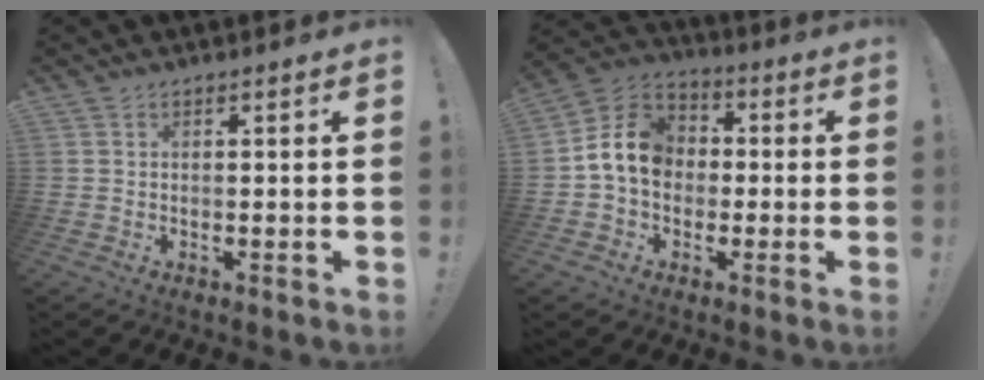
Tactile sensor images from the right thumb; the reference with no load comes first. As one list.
[{"total": 12.3, "force": [0.5, 9.9, 7.2], "torque": [-0.125, 0.017, 0.017]}]